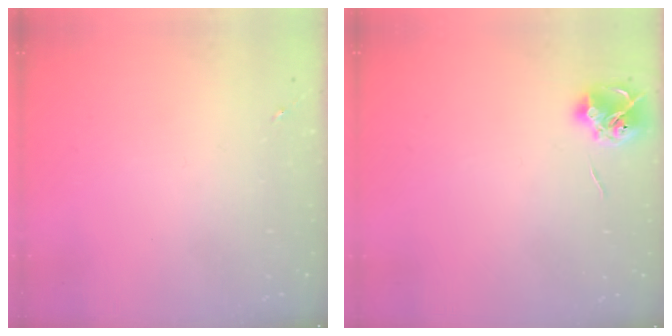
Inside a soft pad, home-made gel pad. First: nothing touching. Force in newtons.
{"total": 7.3, "press": 7.3, "slide": 0.6}